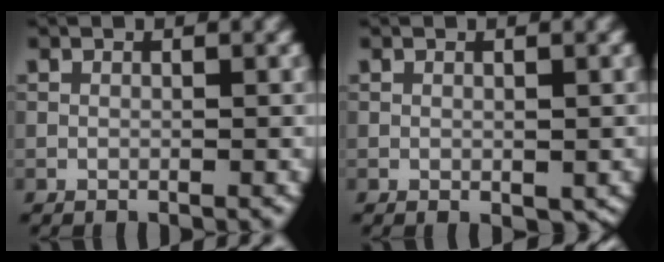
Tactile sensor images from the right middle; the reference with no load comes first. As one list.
[{"total": 1.0, "force": [-0.2, 0.5, 0.8], "torque": [-0.008, -0.004, 0.001]}]